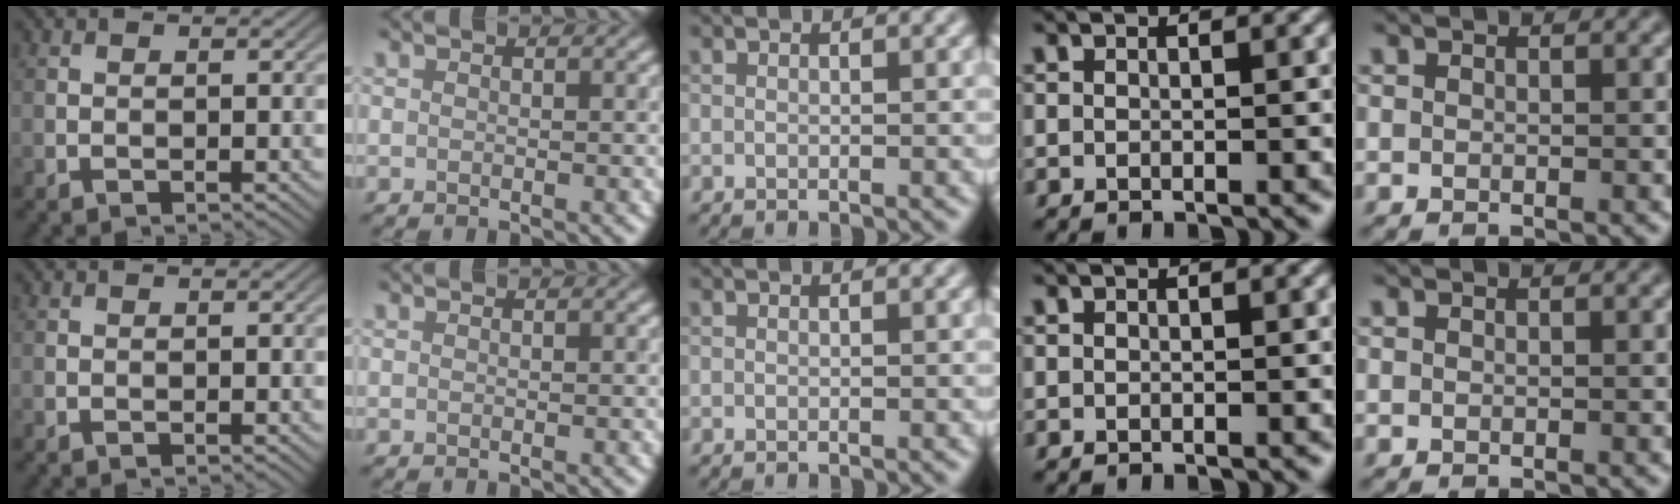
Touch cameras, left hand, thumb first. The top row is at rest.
{}